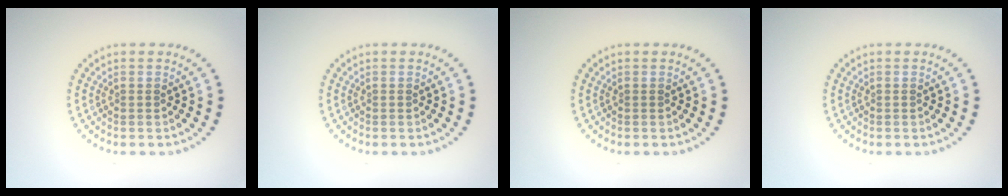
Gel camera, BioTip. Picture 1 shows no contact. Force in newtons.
{"total": 0.0}
{"total": 0.0}
{"total": 0.0}